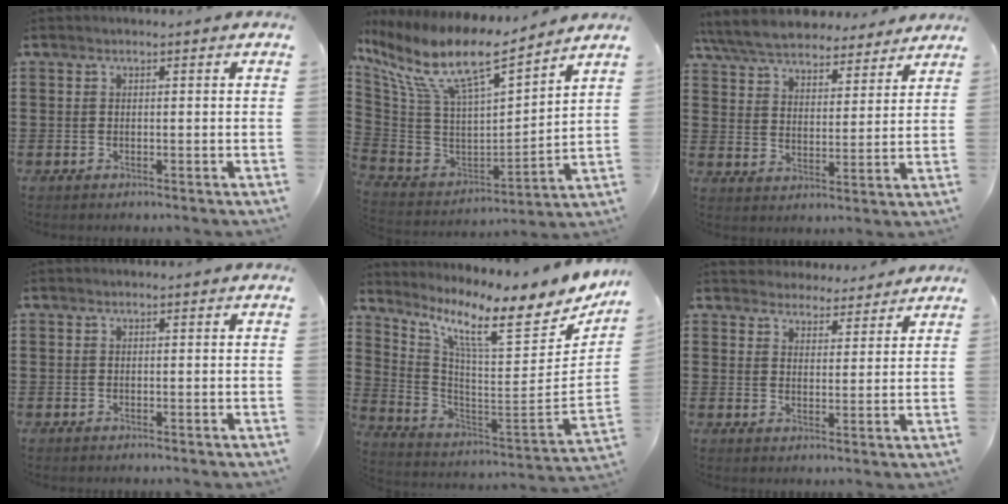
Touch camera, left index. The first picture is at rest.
{"total": 13.7, "force": [9.1, 3.6, 9.6], "torque": [-0.220, -0.054, 0.155]}
{"total": 7.0, "force": [6.7, 1.2, 1.9], "torque": [-0.068, -0.032, 0.119]}
{"total": 0.0}
{"total": 11.3, "force": [7.4, 1.5, 8.4], "torque": [-0.185, -0.054, 0.116]}
{"total": 4.0, "force": [3.9, 1.0, -0.2], "torque": [-0.012, -0.014, 0.072]}